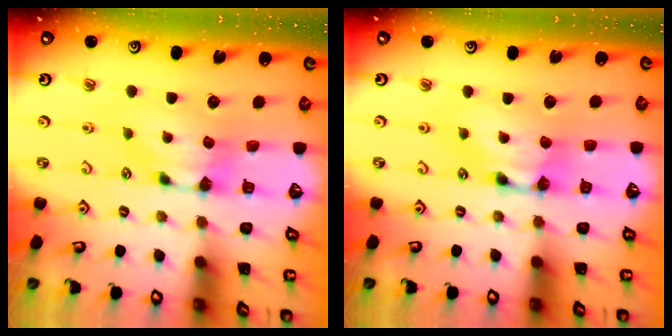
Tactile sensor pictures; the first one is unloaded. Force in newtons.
{"total": 2.5, "press": 2.5, "slide": 0.1}